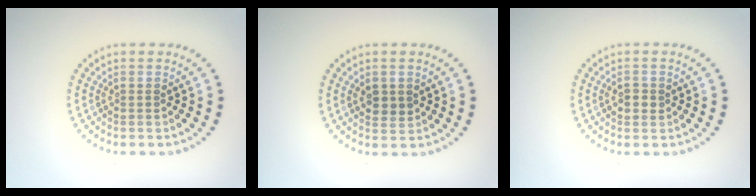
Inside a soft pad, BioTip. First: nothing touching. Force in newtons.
{"total": 1.8, "press": 1.7, "slide": 0.4}
{"total": 1.4, "press": 1.3, "slide": 0.2}